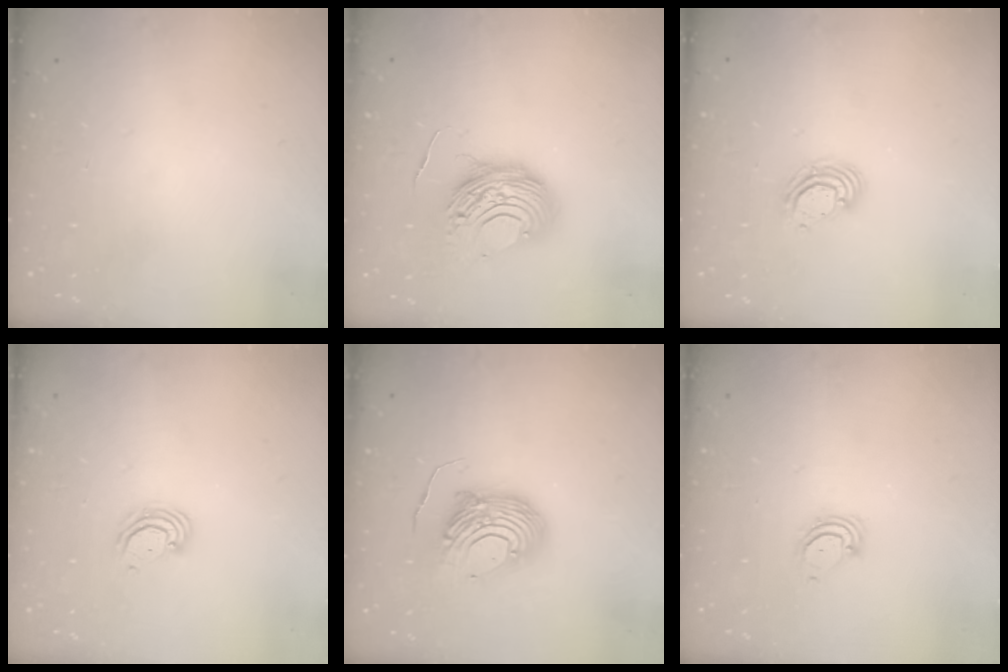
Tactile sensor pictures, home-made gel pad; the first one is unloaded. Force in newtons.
{"total": 12.0, "press": 12.0, "slide": 0.9}
{"total": 6.8, "press": 6.7, "slide": 0.8}
{"total": 3.8, "press": 3.8, "slide": 0.3}
{"total": 12.2, "press": 12.1, "slide": 0.9}
{"total": 3.1, "press": 3.1, "slide": 0.3}